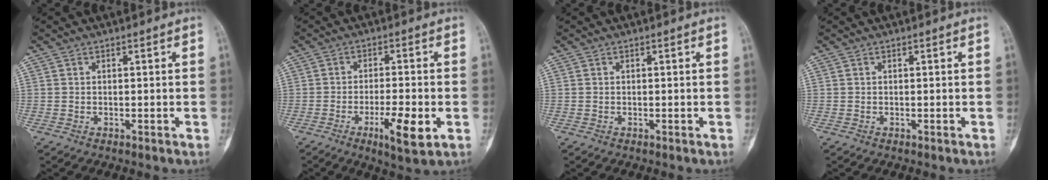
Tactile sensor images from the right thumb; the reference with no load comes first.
{"total": 7.9, "force": [-2.8, 1.7, 7.2], "torque": [-0.123, -0.002, -0.043]}
{"total": 0.0}
{"total": 0.0}